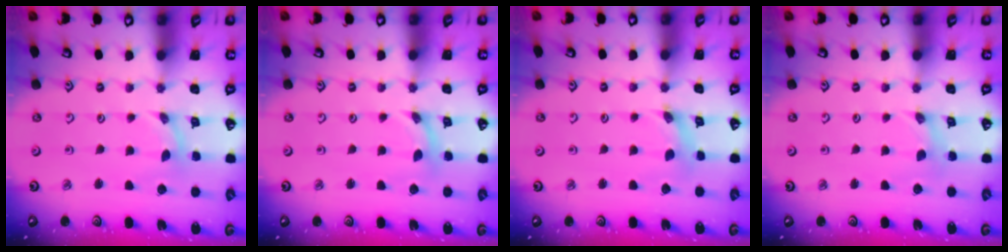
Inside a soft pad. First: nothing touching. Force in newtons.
{"total": 0.0}
{"total": 1.4, "press": 1.4, "slide": 0.0}
{"total": 0.0}